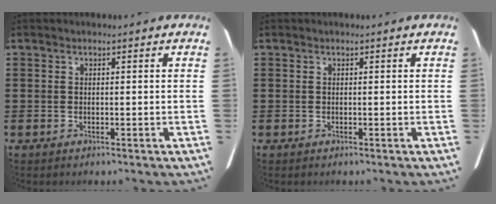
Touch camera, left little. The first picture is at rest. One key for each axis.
{"total": 0.0}